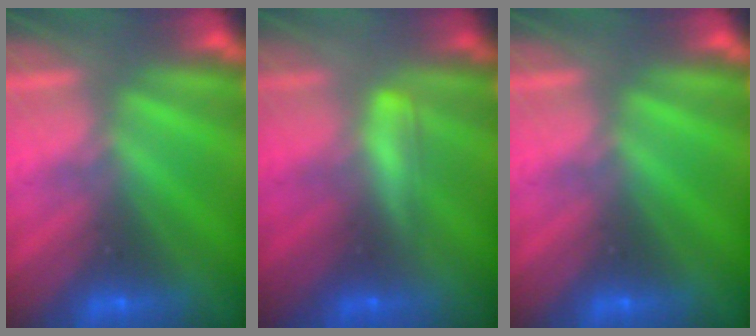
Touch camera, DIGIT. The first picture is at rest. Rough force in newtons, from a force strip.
{"total": 2.1}
{"total": 0.0}